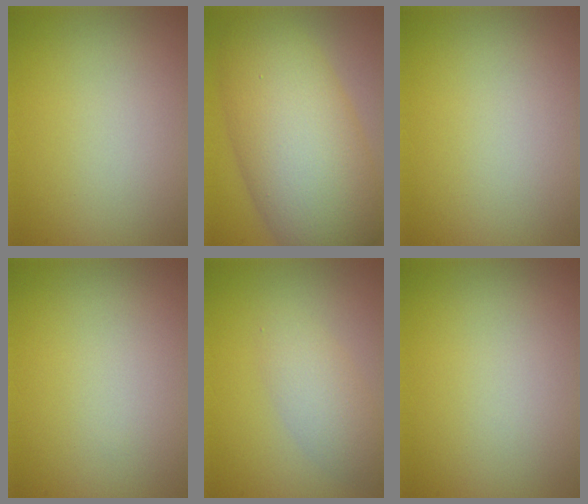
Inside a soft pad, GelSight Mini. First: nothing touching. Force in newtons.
{"total": 11.8, "press": 11.7, "slide": 0.5}
{"total": 0.0}
{"total": 0.0}
{"total": 2.8, "press": 2.8, "slide": 0.1}
{"total": 0.0}